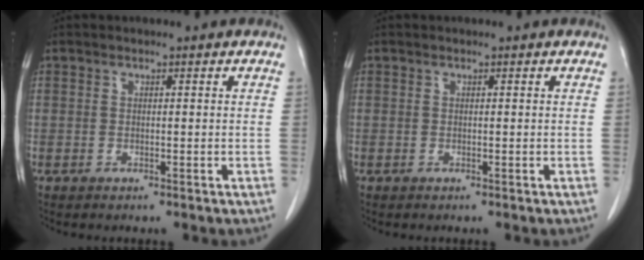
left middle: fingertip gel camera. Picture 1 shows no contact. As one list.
[{"total": 0.0}]